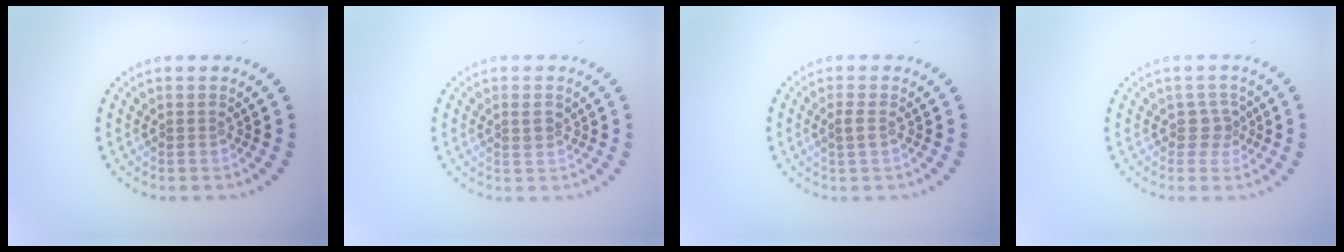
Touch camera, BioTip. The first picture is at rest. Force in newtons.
{"total": 1.5, "press": 1.3, "slide": 0.7}
{"total": 0.9, "press": 0.9, "slide": 0.2}
{"total": 1.8, "press": 1.3, "slide": 1.1}